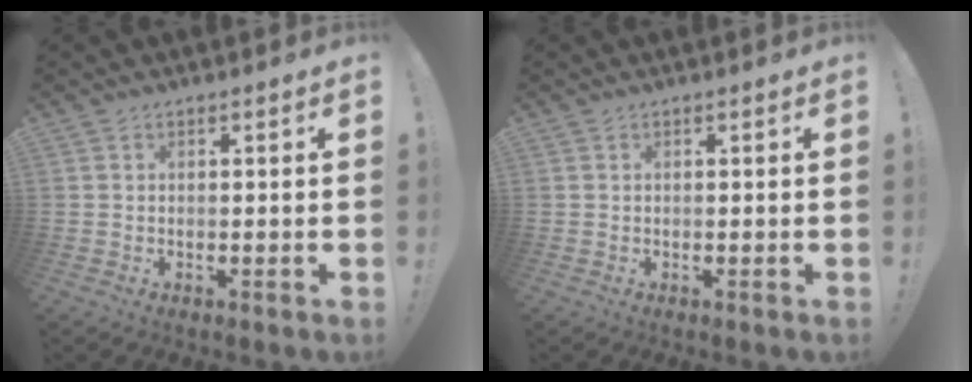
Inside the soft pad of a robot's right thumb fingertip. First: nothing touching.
{"total": 0.0}